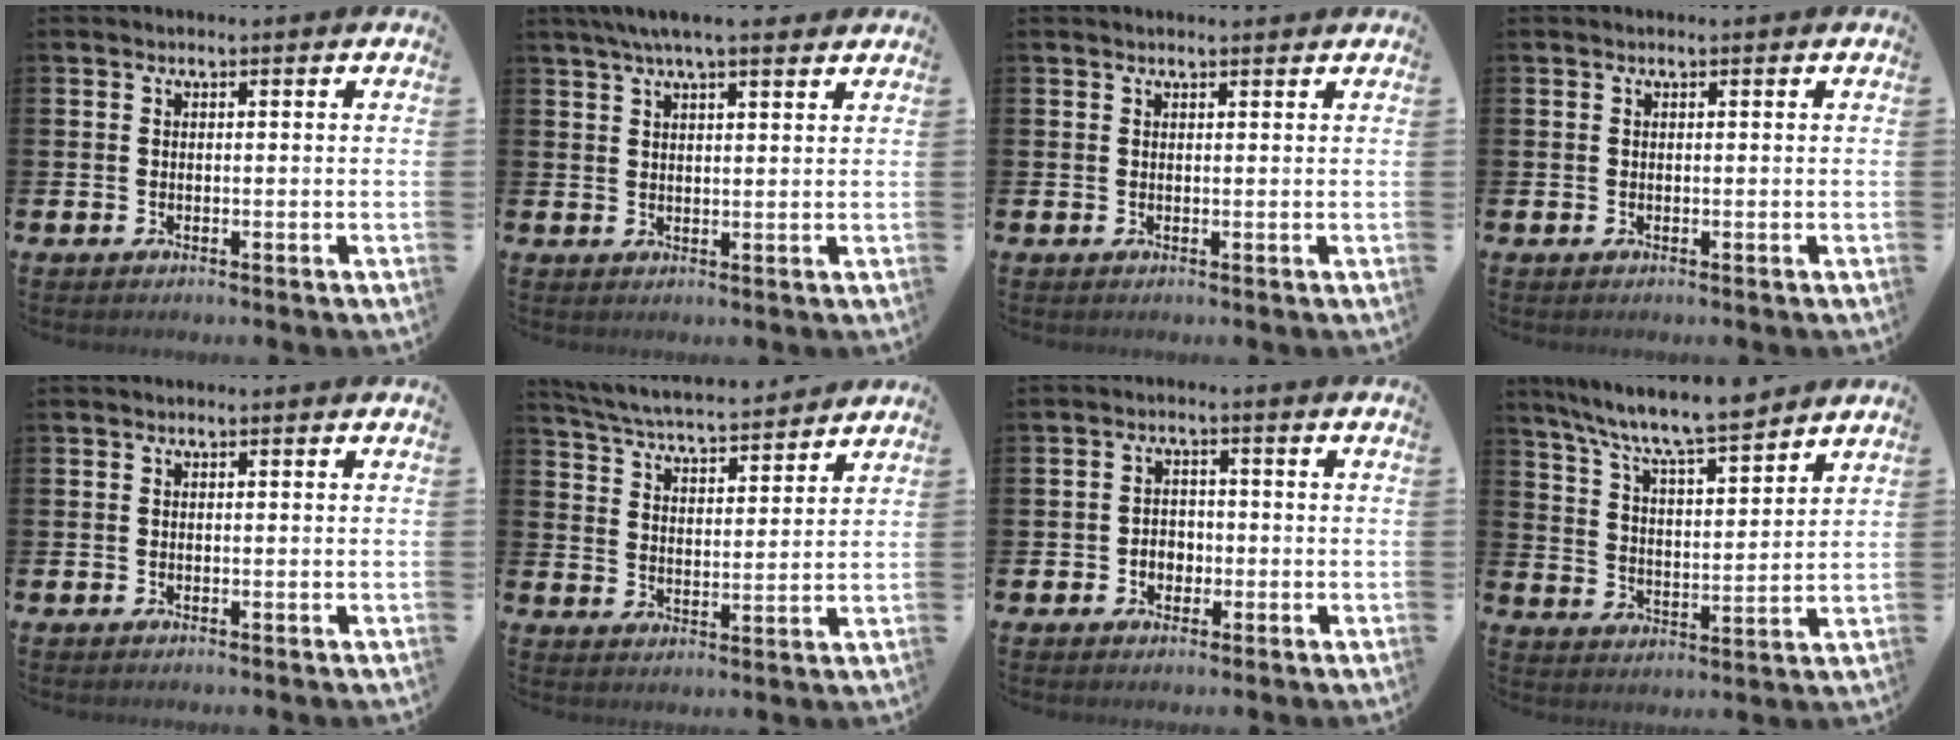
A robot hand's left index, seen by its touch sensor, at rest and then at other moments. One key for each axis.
{"total": 5.5, "fx": 4.6, "fy": 0.8, "fz": 2.9, "tx": -0.059, "ty": -0.007, "tz": 0.081}
{"total": 0.7, "fx": 0.7, "fy": 0.0, "fz": 0.2, "tx": 0.003, "ty": -0.003, "tz": 0.011}
{"total": 0.0}
{"total": 0.0}
{"total": 5.4, "fx": 5.3, "fy": 0.4, "fz": 1.1, "tx": -0.050, "ty": -0.038, "tz": 0.092}
{"total": 2.7, "fx": -0.9, "fy": 2.2, "fz": 1.2, "tx": -0.019, "ty": 0.002, "tz": -0.023}
{"total": 9.1, "fx": 8.5, "fy": 0.7, "fz": 3.1, "tx": -0.091, "ty": -0.055, "tz": 0.150}